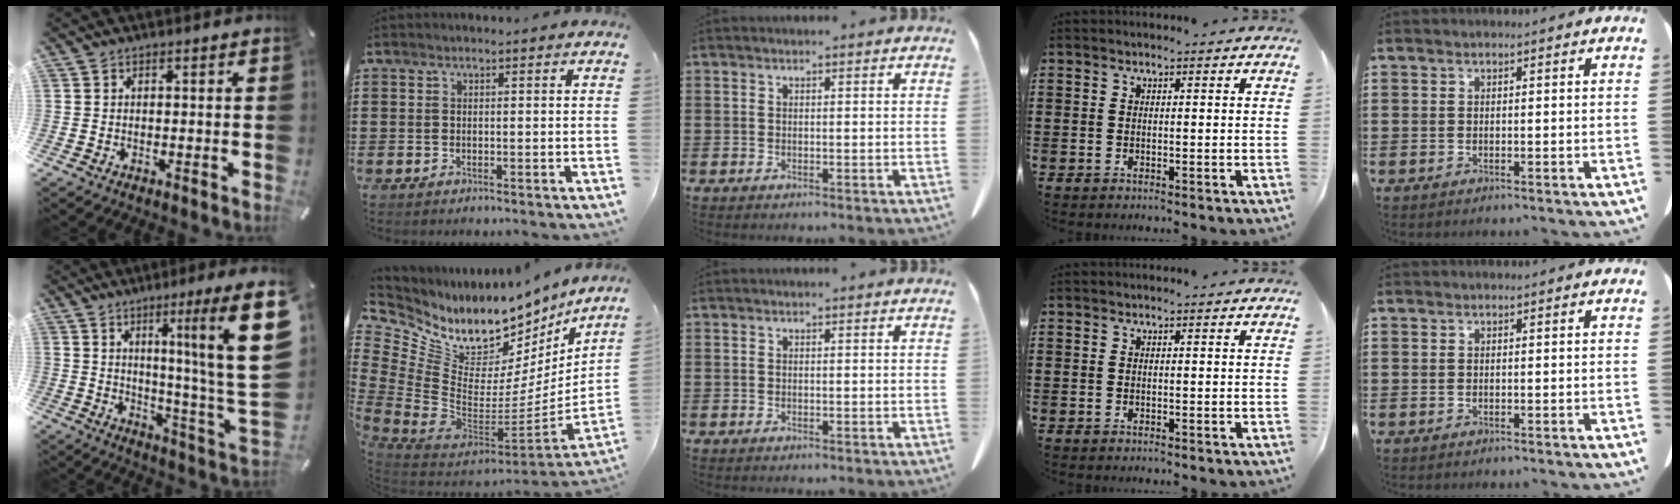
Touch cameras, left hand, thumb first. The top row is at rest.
{"thumb": {"total": 20.5, "force": [8.1, 0.7, 18.9], "torque": [-0.275, -0.078, 0.112]}, "index": {"total": 8.9, "force": [7.1, 4.6, 2.5], "torque": [-0.081, -0.088, 0.124]}}